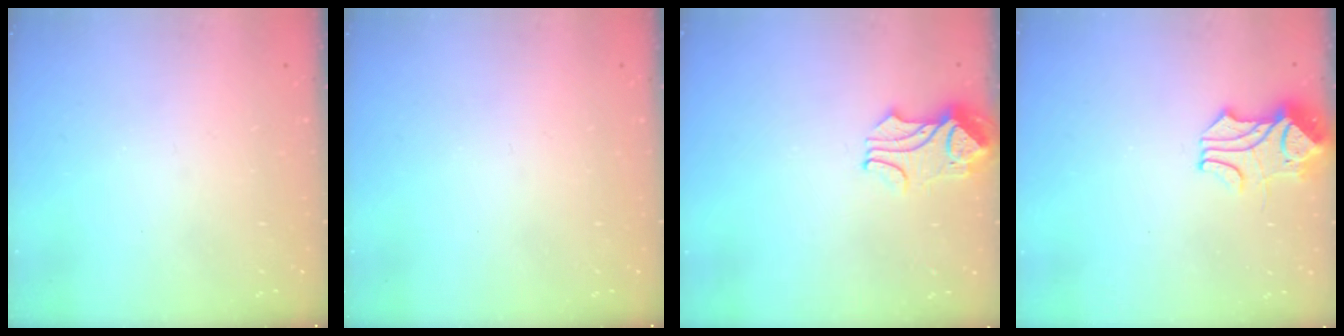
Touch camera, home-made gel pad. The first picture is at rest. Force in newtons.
{"total": 0.0}
{"total": 2.2, "press": 2.1, "slide": 0.5}
{"total": 1.9, "press": 1.6, "slide": 1.0}